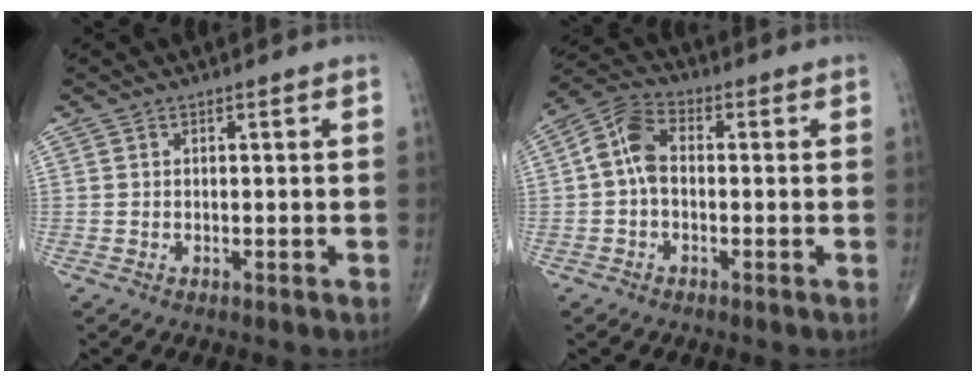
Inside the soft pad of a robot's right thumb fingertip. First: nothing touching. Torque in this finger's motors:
{"motor_torque": [1.19, 1.13, 1.12, 0.04, 0.06]}